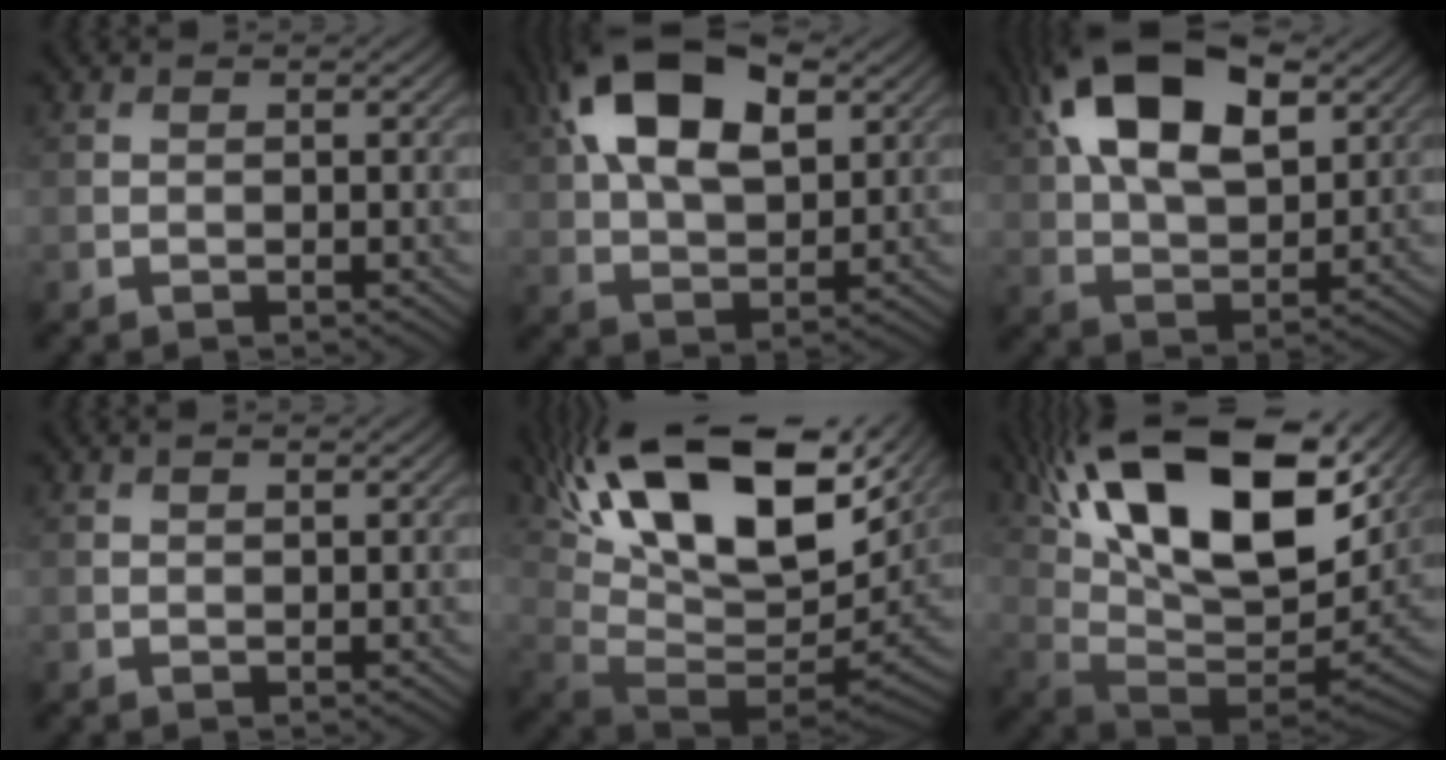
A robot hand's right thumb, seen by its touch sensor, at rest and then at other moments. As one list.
[{"total": 15.1, "force": [5.8, 8.2, 11.3], "torque": [-0.226, 0.025, 0.093]}, {"total": 16.6, "force": [6.8, 8.9, 12.3], "torque": [-0.246, 0.031, 0.102]}, {"total": 0.7, "force": [0.5, 0.1, 0.4], "torque": [-0.009, 0.002, 0.010]}, {"total": 20.3, "force": [9.9, 8.1, 15.7], "torque": [-0.290, 0.024, 0.175]}, {"total": 21.7, "force": [10.5, 9.2, 16.5], "torque": [-0.307, 0.043, 0.178]}]